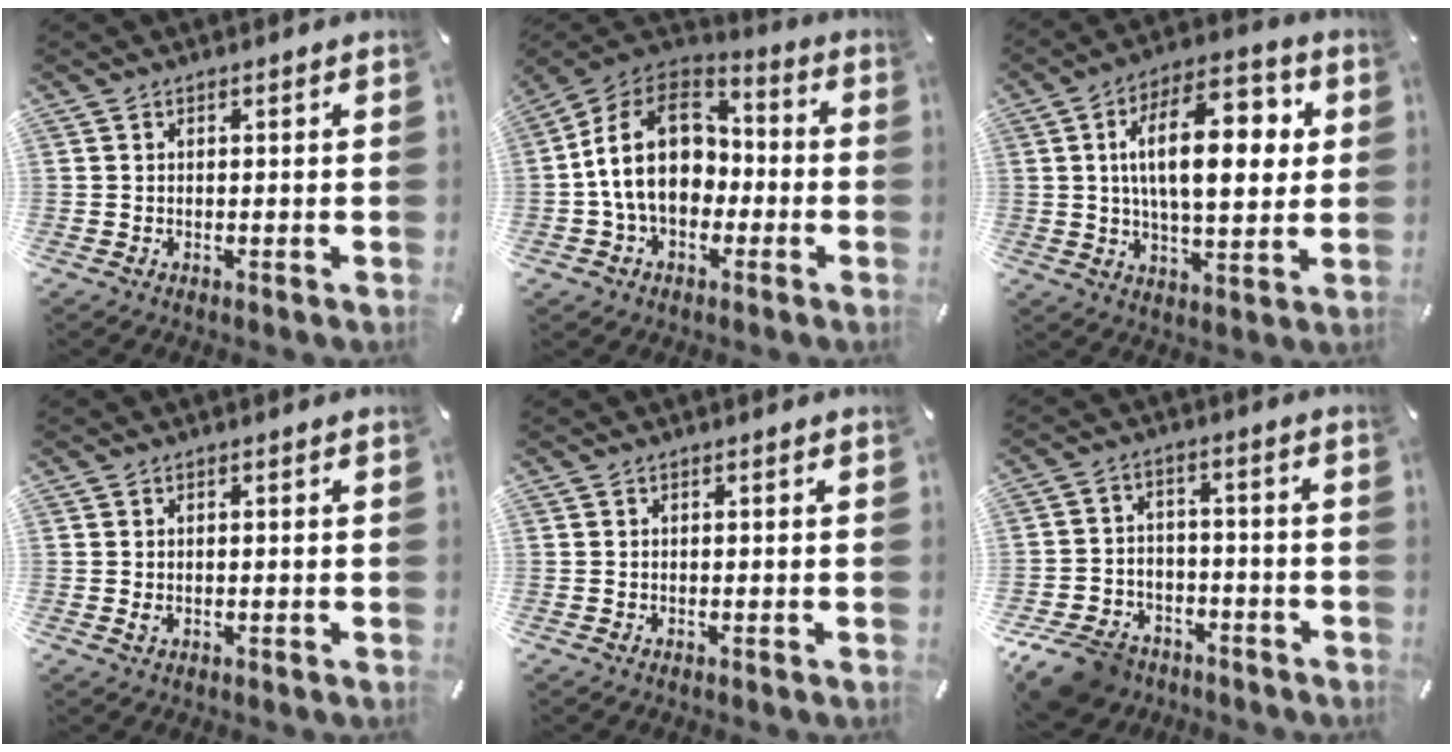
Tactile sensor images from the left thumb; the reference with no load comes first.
{"total": 17.9, "force": [-1.5, 13.5, 11.6], "torque": [-0.232, 0.026, -0.027]}
{"total": 18.4, "force": [4.2, 8.9, 15.5], "torque": [-0.247, -0.002, 0.061]}
{"total": 1.1, "force": [-0.1, 0.6, 0.9], "torque": [-0.018, 0.000, -0.002]}
{"total": 0.0}
{"total": 11.0, "force": [-8.3, 6.5, 3.3], "torque": [-0.058, 0.060, -0.151]}